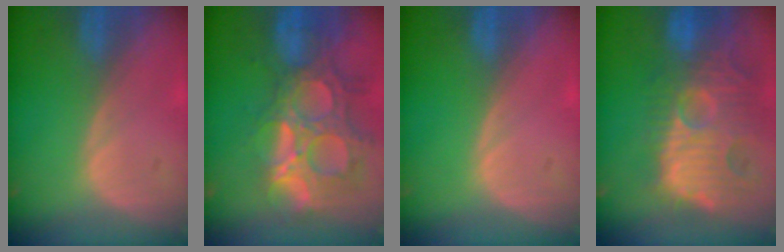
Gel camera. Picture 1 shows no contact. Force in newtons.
{"total": 14.3, "press": 11.9, "slide": 7.8}
{"total": 0.0}
{"total": 14.2, "press": 12.5, "slide": 6.8}